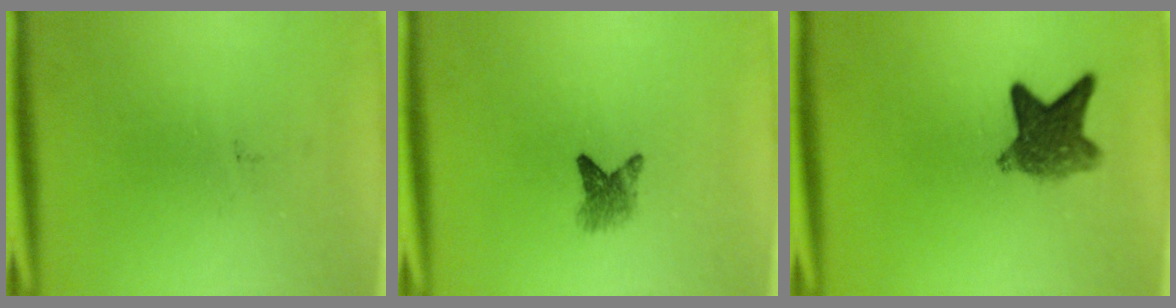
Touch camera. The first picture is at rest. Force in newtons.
{"total": 2.7}
{"total": 7.0}